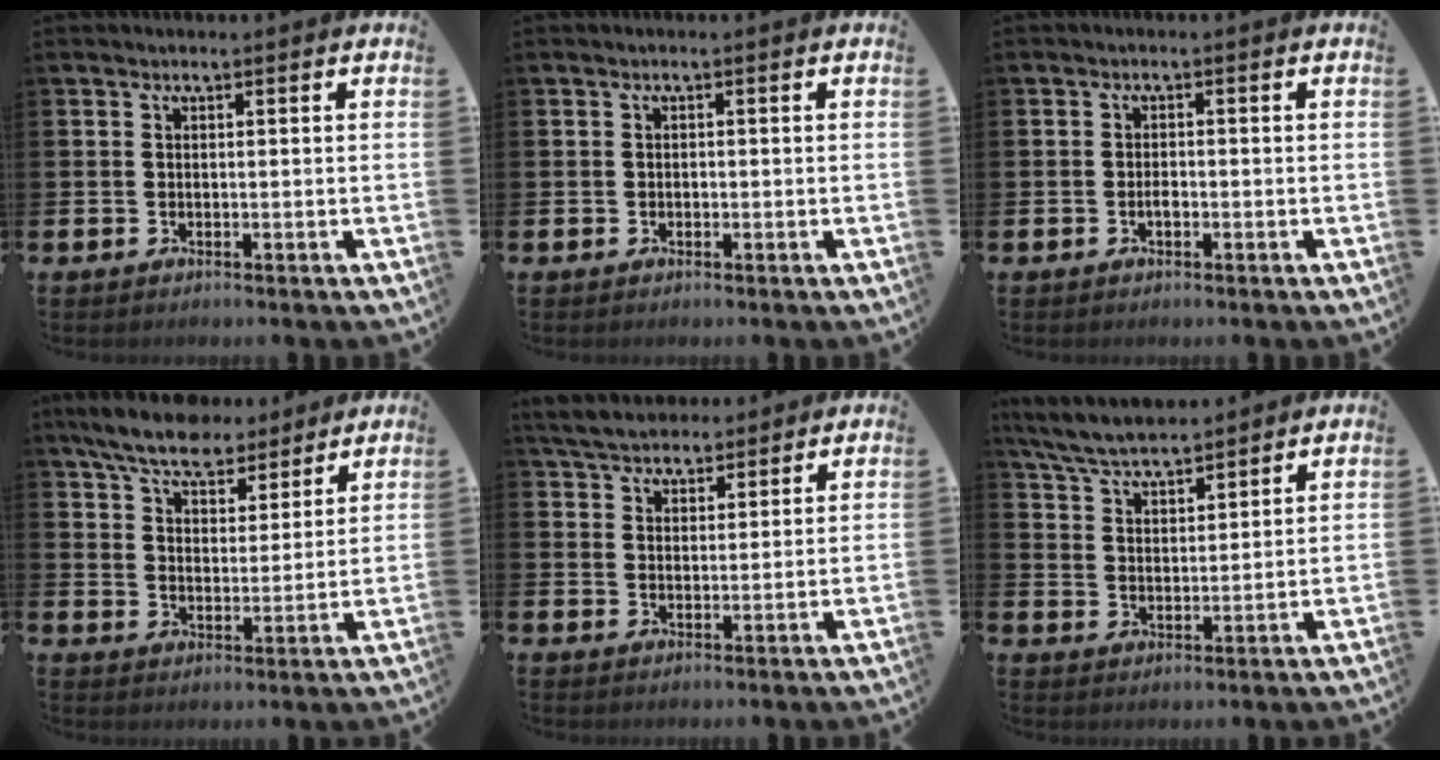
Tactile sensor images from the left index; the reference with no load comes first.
{"total": 0.5, "force": [-0.1, 0.5, 0.1], "torque": [-0.003, 0.005, -0.004]}
{"total": 1.2, "force": [-0.5, 0.6, 1.0], "torque": [-0.018, 0.001, -0.009]}
{"total": 7.6, "force": [6.9, 2.1, 2.3], "torque": [-0.071, -0.032, 0.123]}
{"total": 5.3, "force": [5.1, 1.4, 0.5], "torque": [-0.036, -0.017, 0.094]}
{"total": 6.4, "force": [6.2, 0.9, 1.4], "torque": [-0.056, -0.027, 0.113]}